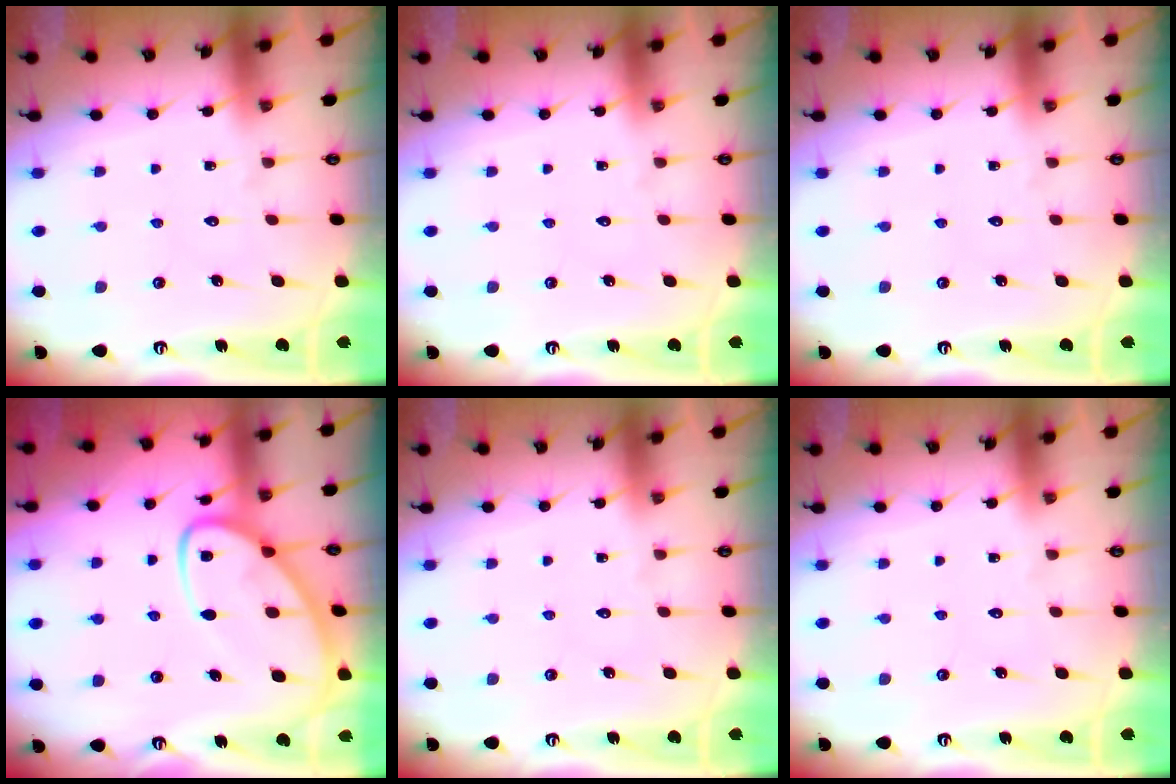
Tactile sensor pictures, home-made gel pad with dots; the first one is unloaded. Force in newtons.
{"total": 0.0}
{"total": 0.0}
{"total": 10.6, "press": 10.5, "slide": 1.0}
{"total": 0.0}
{"total": 0.0}